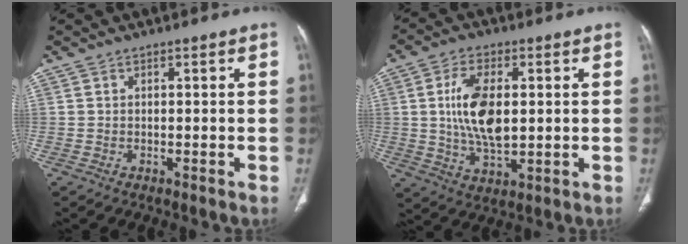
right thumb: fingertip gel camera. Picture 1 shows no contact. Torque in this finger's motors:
{"motor_torque": [1.69, 1.72, 1.12, -0.28, 0.11]}